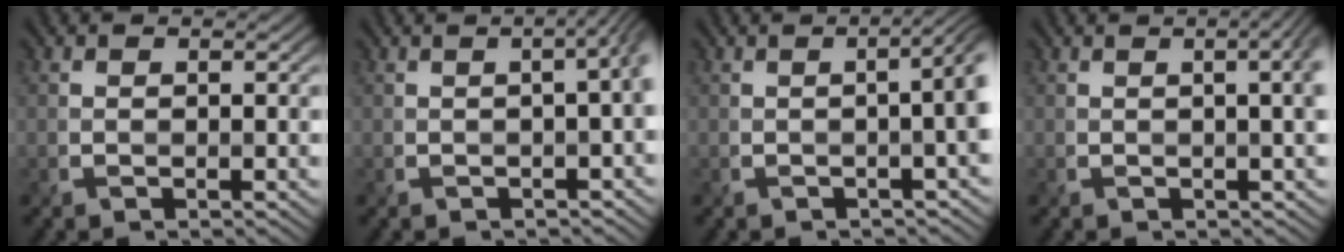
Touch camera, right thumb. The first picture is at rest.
{"total": 4.7, "force": [-0.4, 1.7, 4.4], "torque": [-0.031, 0.008, -0.002]}
{"total": 5.4, "force": [-0.3, 1.9, 5.1], "torque": [-0.034, 0.011, -0.007]}
{"total": 4.5, "force": [0.5, 1.3, 4.3], "torque": [-0.035, 0.016, 0.005]}